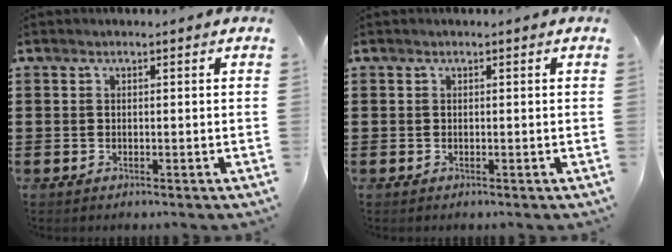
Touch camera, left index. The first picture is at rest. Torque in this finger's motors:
{"motor_torque": [0.00, 0.00, 0.00, -0.01]}